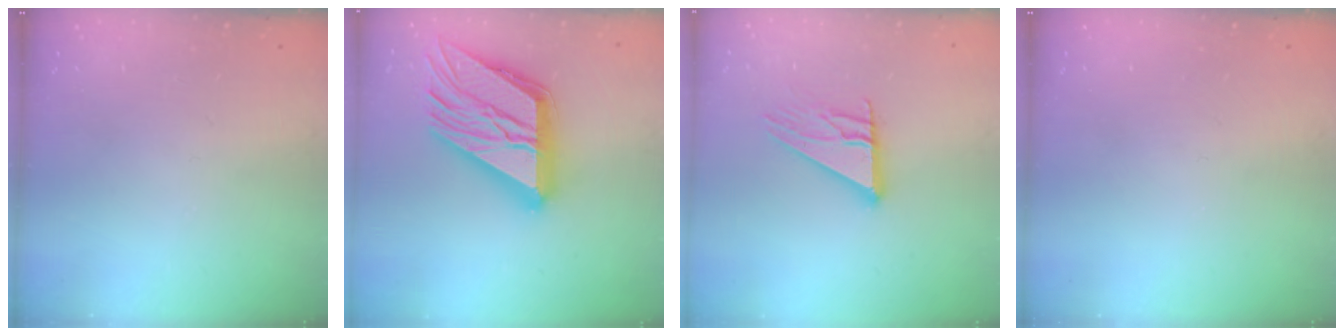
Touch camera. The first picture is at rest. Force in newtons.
{"total": 28.7, "press": 28.6, "slide": 3.0}
{"total": 12.9, "press": 12.9, "slide": 1.2}
{"total": 0.0}